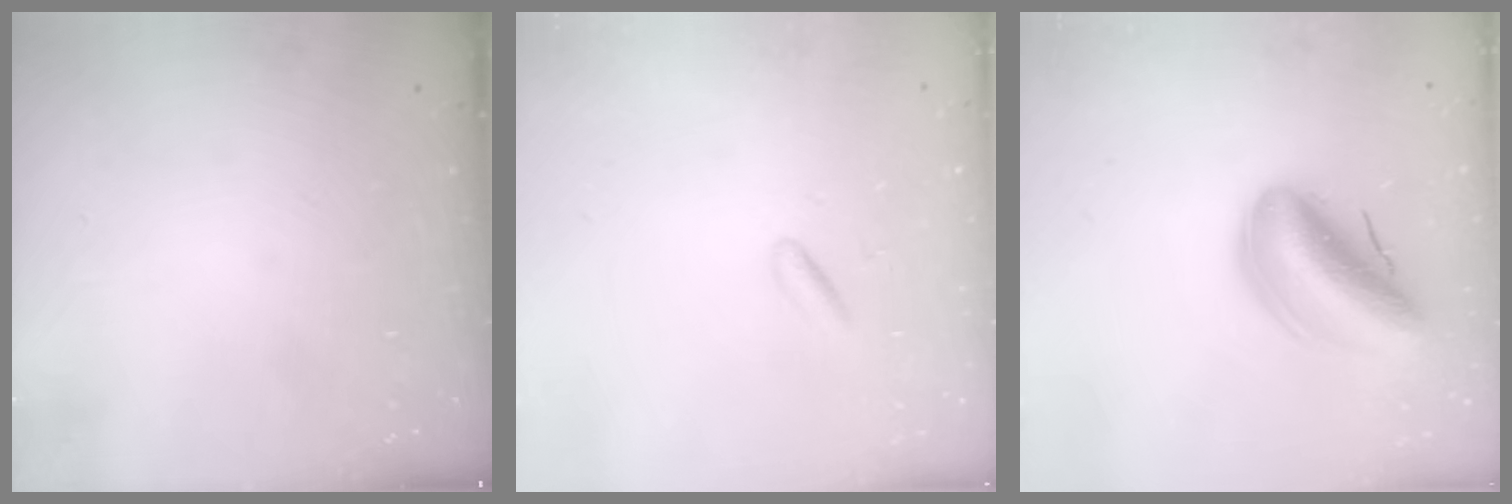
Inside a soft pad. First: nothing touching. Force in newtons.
{"total": 1.4, "press": 1.3, "slide": 0.7}
{"total": 15.6, "press": 15.3, "slide": 3.3}